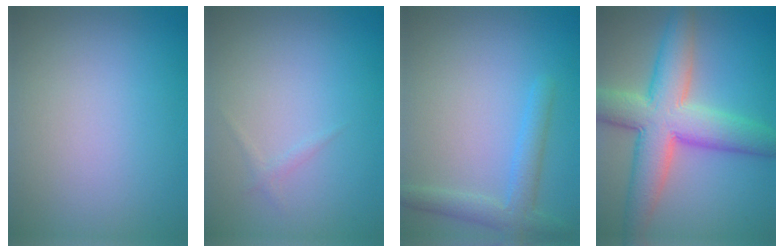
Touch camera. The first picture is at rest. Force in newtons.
{"total": 0.6, "press": 0.6, "slide": 0.1}
{"total": 2.8, "press": 2.8, "slide": 0.2}
{"total": 9.4, "press": 9.4, "slide": 0.6}